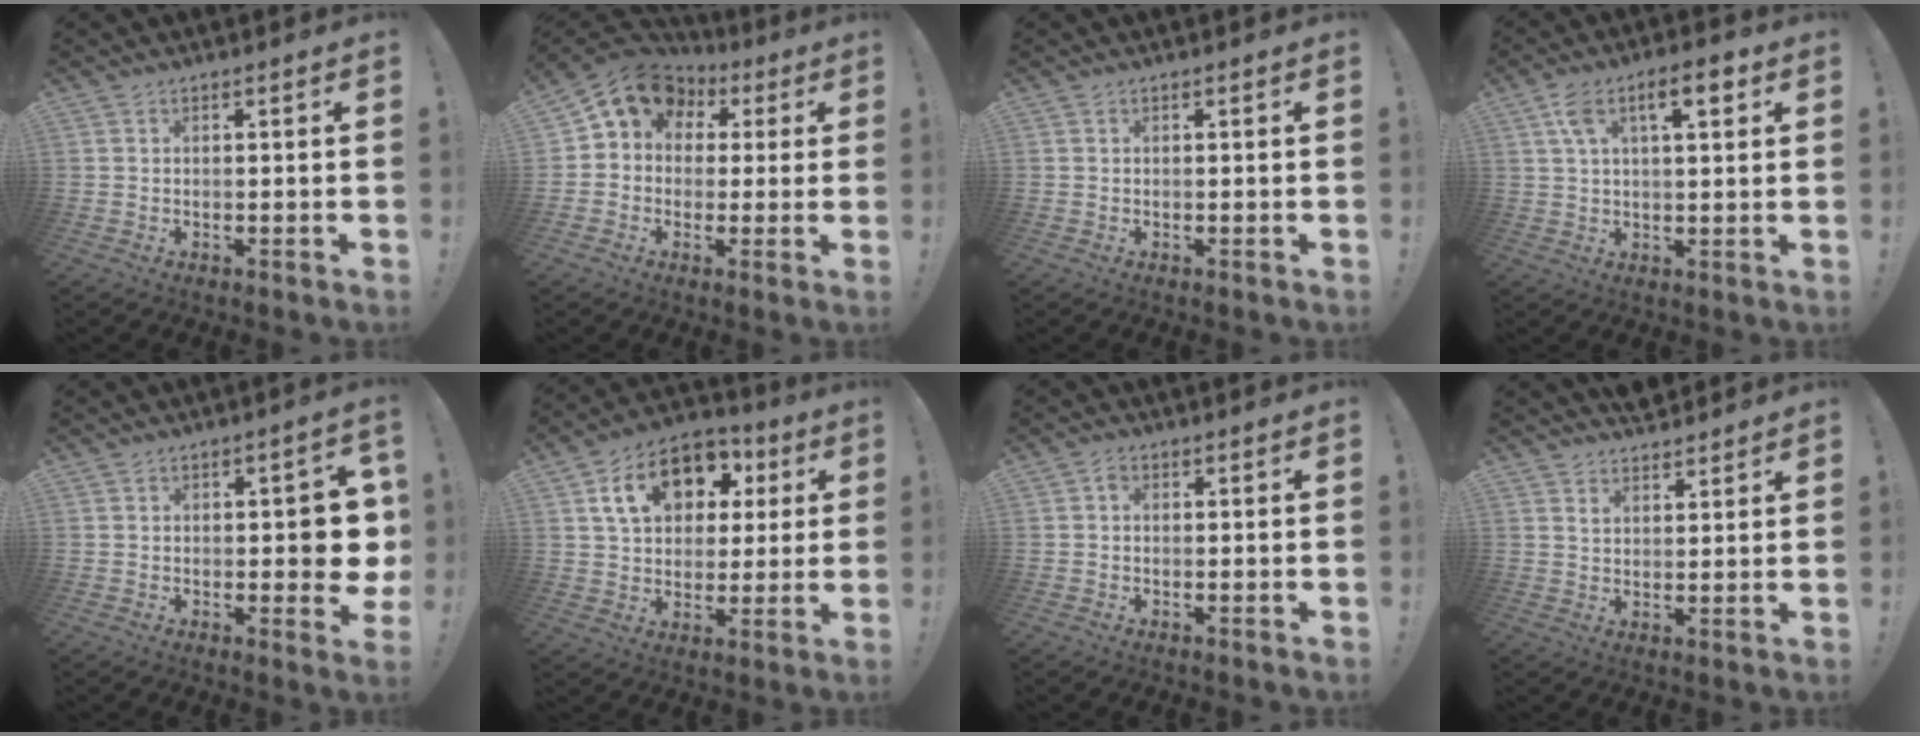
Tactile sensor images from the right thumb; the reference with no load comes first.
{"total": 11.2, "force": [4.6, 8.9, 5.1], "torque": [-0.069, -0.022, 0.088]}
{"total": 0.0}
{"total": 9.2, "force": [3.9, 3.7, 7.6], "torque": [-0.110, -0.004, 0.062]}
{"total": 6.3, "force": [-0.5, 3.2, 5.4], "torque": [-0.072, 0.007, -0.005]}
{"total": 16.8, "force": [6.2, 11.9, 10.1], "torque": [-0.158, -0.009, 0.116]}
{"total": 1.1, "force": [-0.1, 0.9, 0.6], "torque": [-0.005, 0.001, -0.005]}
{"total": 4.0, "force": [3.7, 1.6, 0.4], "torque": [0.003, -0.026, 0.067]}